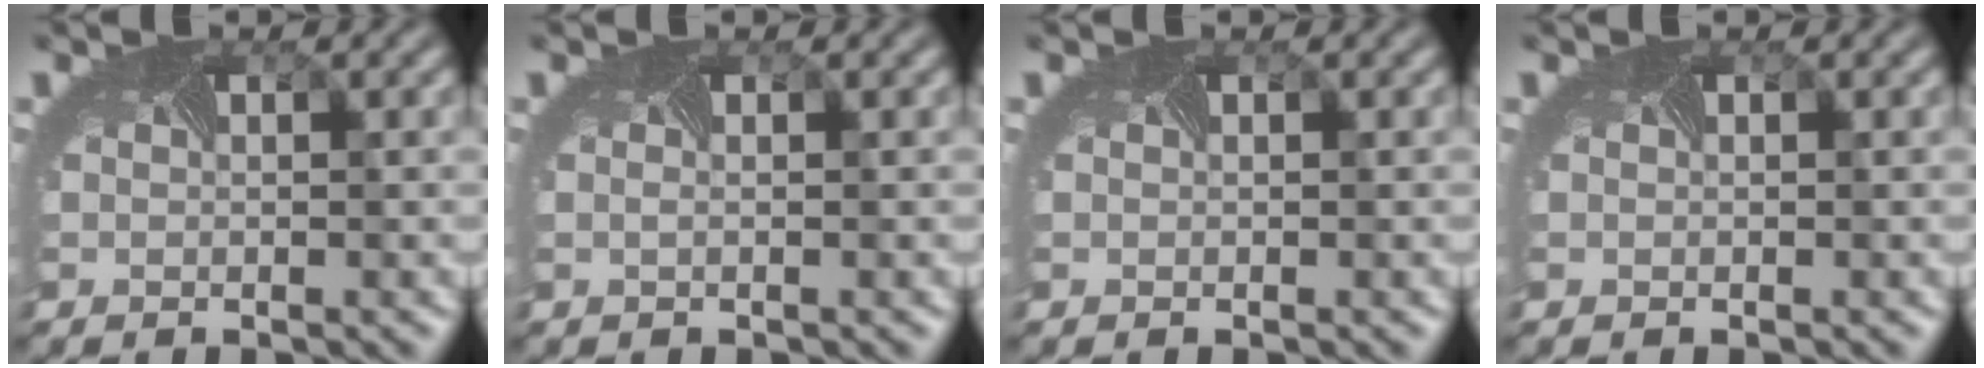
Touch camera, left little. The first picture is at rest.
{"total": 0.0}
{"total": 0.0}
{"total": 0.0}